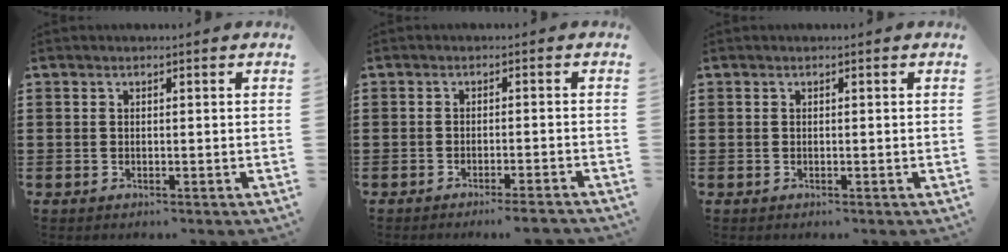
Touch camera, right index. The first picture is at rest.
{"total": 2.2, "force": [-1.9, -0.5, 1.0], "torque": [-0.018, -0.004, -0.035]}
{"total": 0.0}